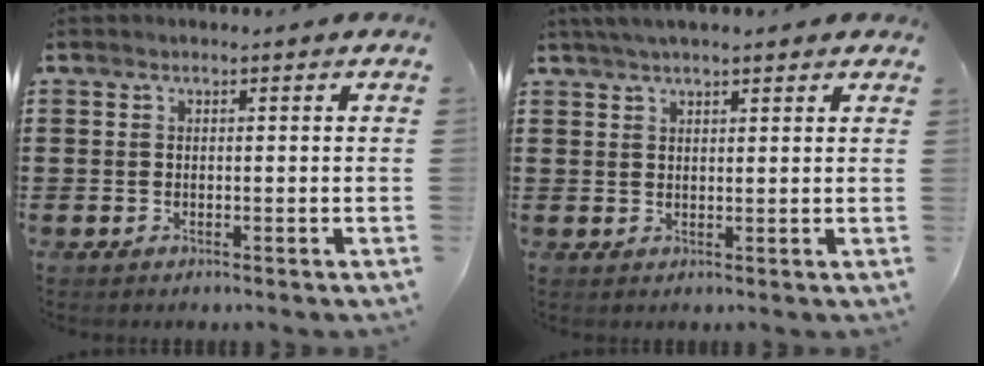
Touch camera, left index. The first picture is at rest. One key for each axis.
{"total": 2.9, "fx": 2.4, "fy": 0.5, "fz": 1.7, "tx": -0.037, "ty": 0.005, "tz": 0.045}